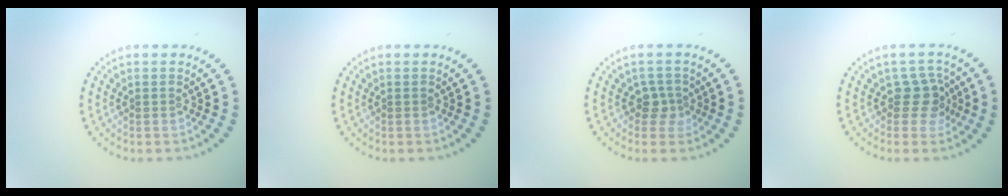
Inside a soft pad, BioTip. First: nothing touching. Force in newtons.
{"total": 0.0}
{"total": 1.9, "press": 1.4, "slide": 1.3}
{"total": 2.6, "press": 2.1, "slide": 1.5}